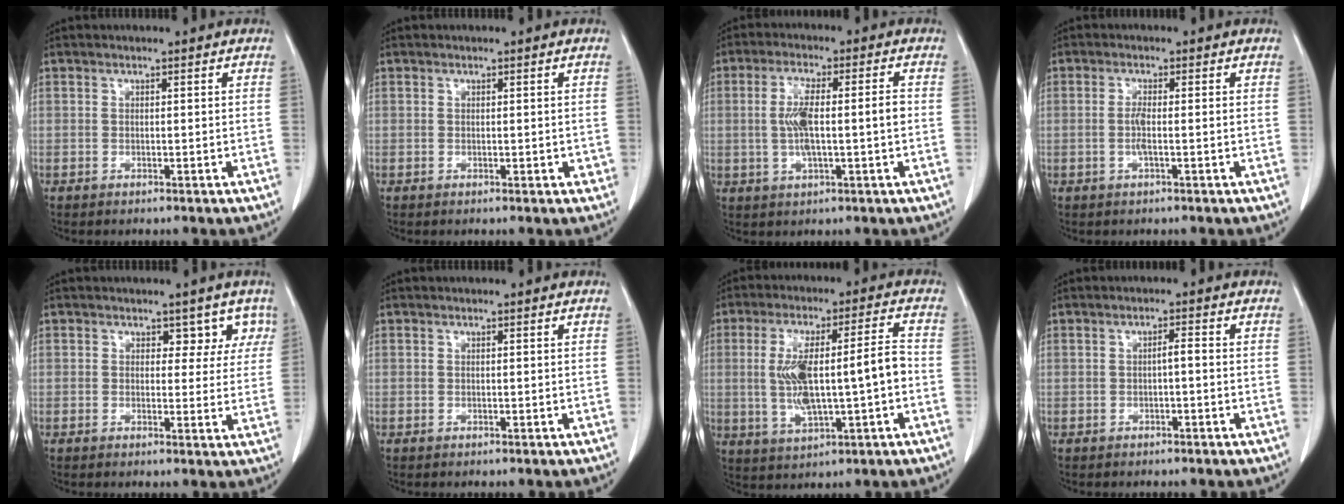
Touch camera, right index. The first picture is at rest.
{"total": 1.2, "force": [-0.1, 0.7, 1.0], "torque": [-0.008, 0.002, 0.003]}
{"total": 8.0, "force": [-0.3, 1.1, 7.9], "torque": [-0.153, 0.010, -0.004]}
{"total": 2.2, "force": [-0.4, 0.1, 2.2], "torque": [-0.048, -0.002, -0.010]}
{"total": 4.0, "force": [2.6, 2.8, 1.2], "torque": [0.010, -0.002, 0.019]}
{"total": 0.0}
{"total": 12.2, "force": [-0.9, 2.2, 12.0], "torque": [-0.227, 0.021, -0.006]}
{"total": 1.4, "force": [-0.3, 0.2, 1.3], "torque": [-0.020, 0.004, -0.006]}